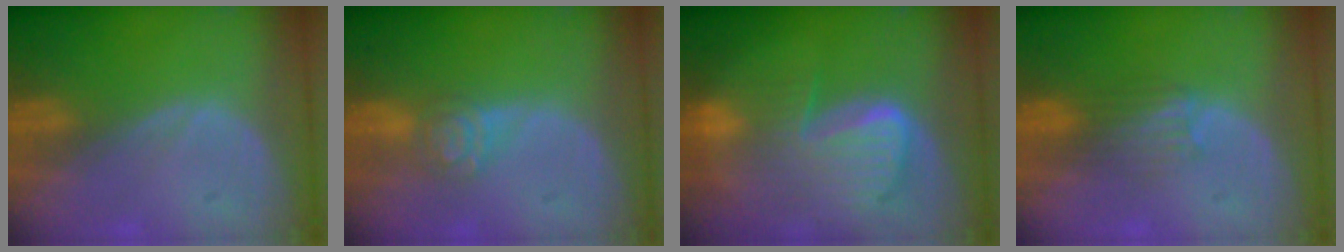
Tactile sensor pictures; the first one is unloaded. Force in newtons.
{"total": 4.2, "press": 4.1, "slide": 0.6}
{"total": 10.0, "press": 8.6, "slide": 5.0}
{"total": 3.3, "press": 3.3, "slide": 0.1}